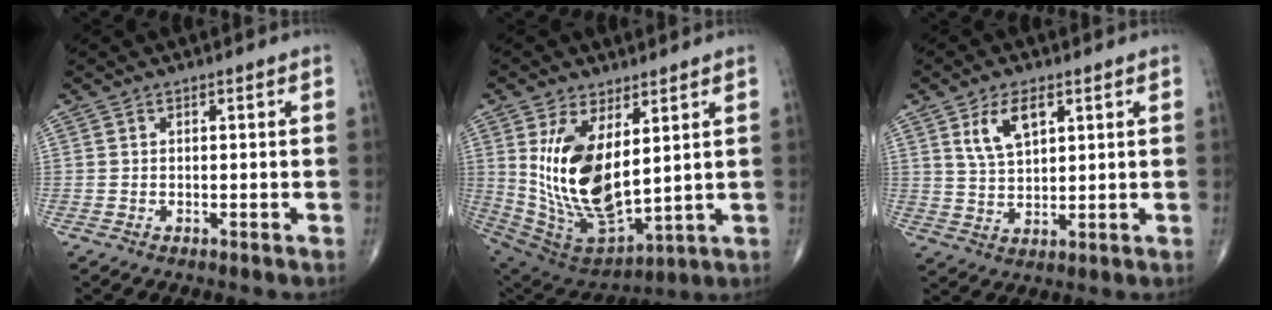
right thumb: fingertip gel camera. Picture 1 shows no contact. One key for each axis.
{"total": 17.9, "fx": 4.0, "fy": 8.8, "fz": 15.0, "tx": -0.278, "ty": -0.031, "tz": 0.104}
{"total": 7.0, "fx": 3.2, "fy": 3.5, "fz": 5.2, "tx": -0.088, "ty": -0.014, "tz": 0.066}